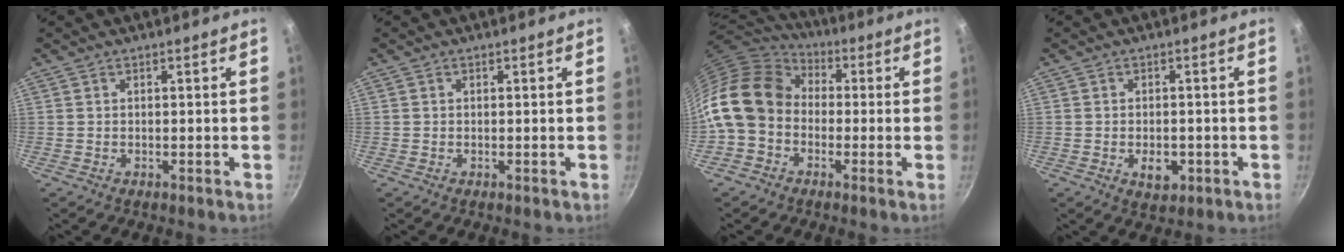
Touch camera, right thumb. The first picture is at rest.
{"total": 0.0}
{"total": 17.5, "force": [-1.2, 13.9, 10.6], "torque": [-0.193, 0.049, -0.041]}
{"total": 4.3, "force": [-1.3, 2.7, 3.1], "torque": [-0.036, 0.004, -0.013]}